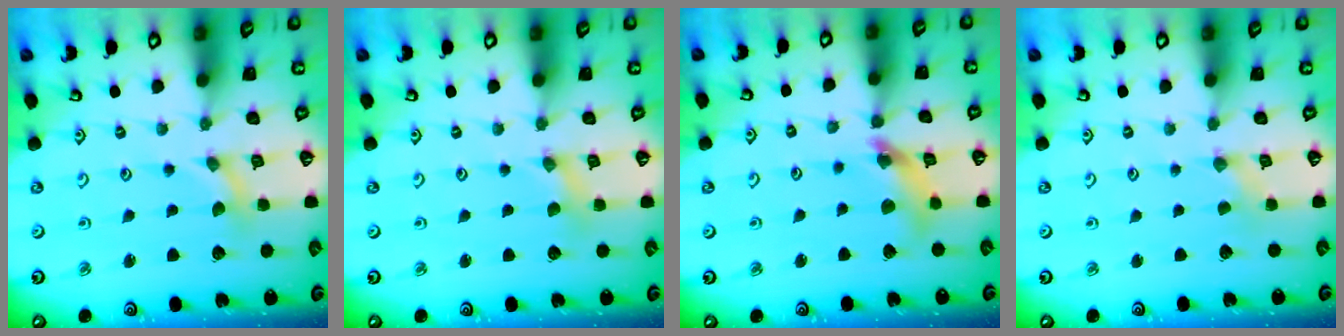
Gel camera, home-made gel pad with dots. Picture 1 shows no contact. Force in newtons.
{"total": 1.1, "press": 1.1, "slide": 0.2}
{"total": 11.6, "press": 11.5, "slide": 1.6}
{"total": 0.5, "press": 0.5, "slide": 0.1}